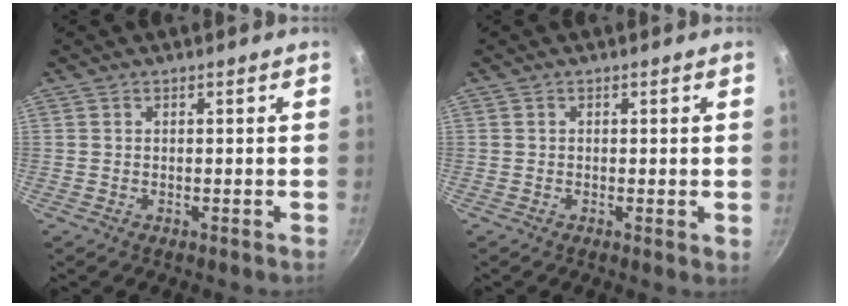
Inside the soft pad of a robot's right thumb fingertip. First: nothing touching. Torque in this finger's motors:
{"motor_torque": [-0.51, -0.30, -0.34, 0.14, -0.01]}